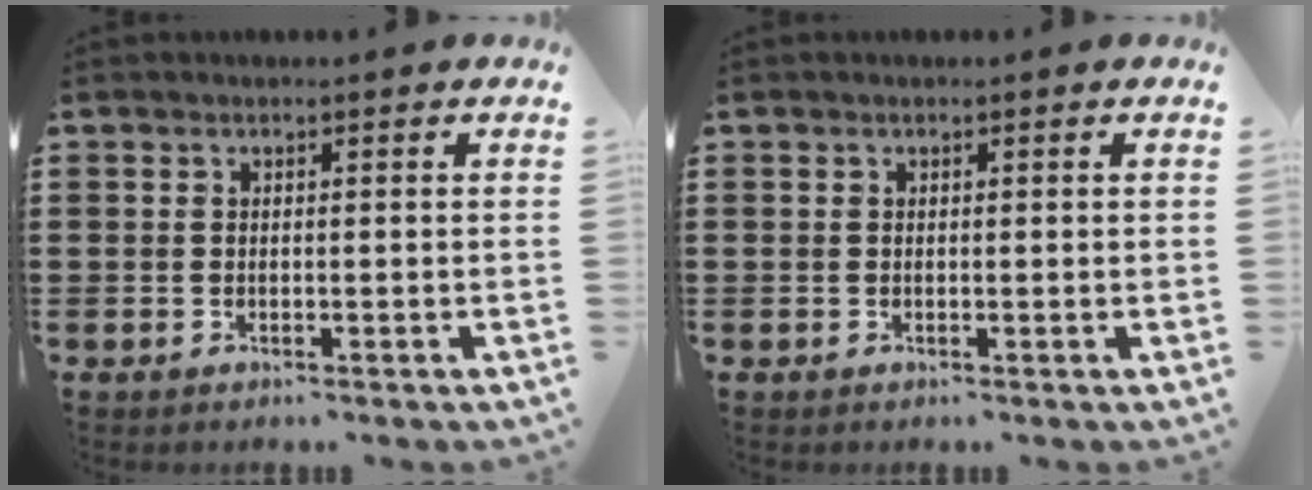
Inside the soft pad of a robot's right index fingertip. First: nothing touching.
{"total": 0.0}